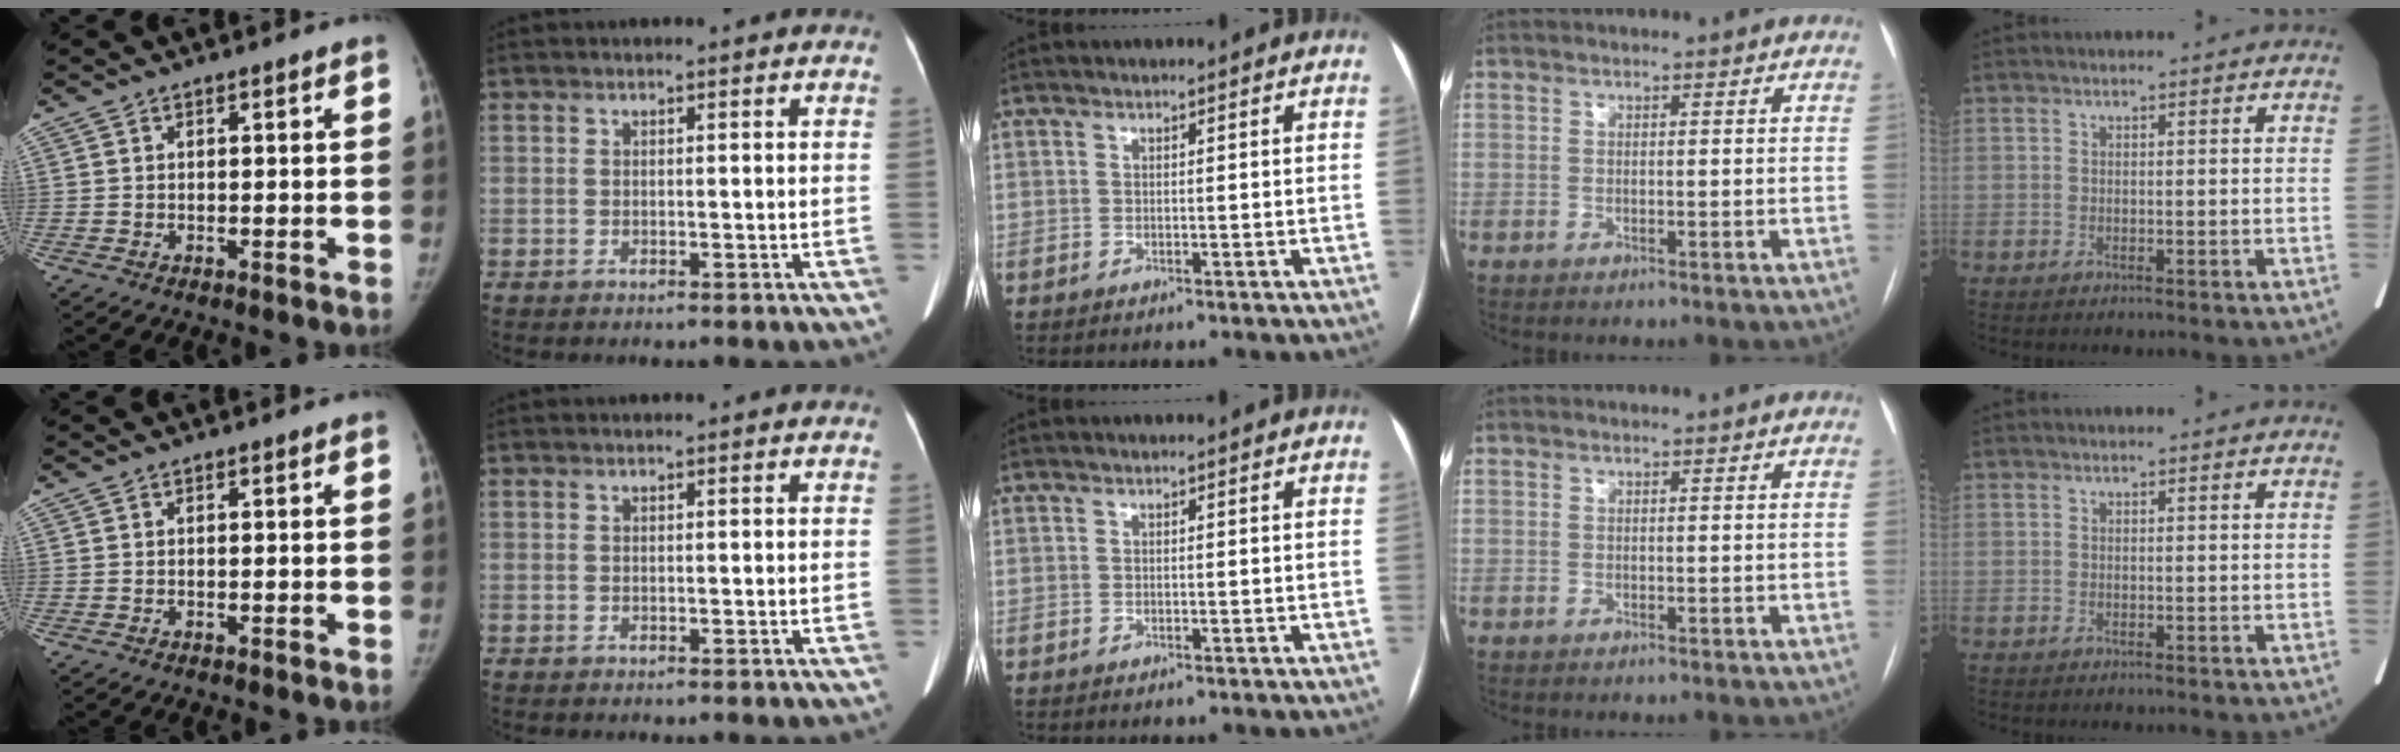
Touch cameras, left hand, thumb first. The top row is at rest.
{}